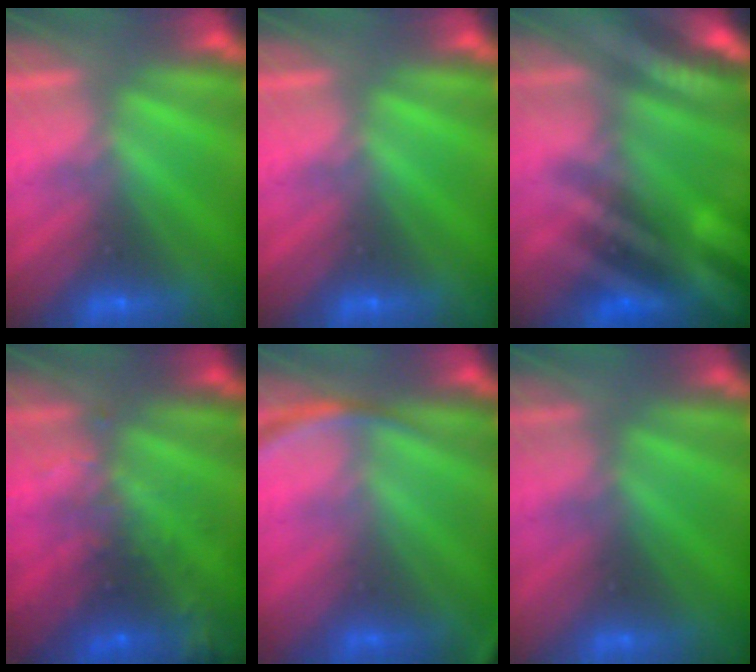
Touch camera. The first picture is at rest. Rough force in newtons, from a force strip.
{"total": 0.0}
{"total": 7.8}
{"total": 9.0}
{"total": 2.6}
{"total": 2.7}